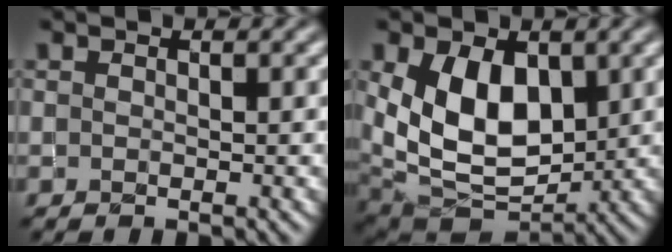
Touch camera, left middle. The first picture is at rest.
{"total": 9.3, "force": [1.5, 5.9, 7.0], "torque": [-0.131, -0.007, 0.025]}